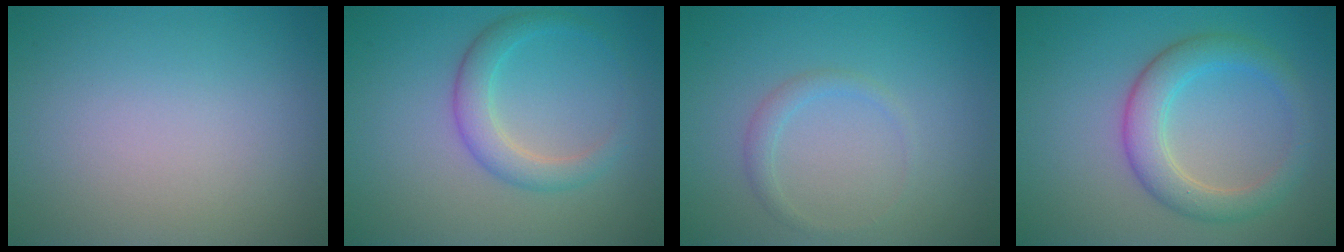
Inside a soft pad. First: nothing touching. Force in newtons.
{"total": 2.9, "press": 2.9, "slide": 0.1}
{"total": 1.2, "press": 1.2, "slide": 0.0}
{"total": 4.2, "press": 4.2, "slide": 0.1}